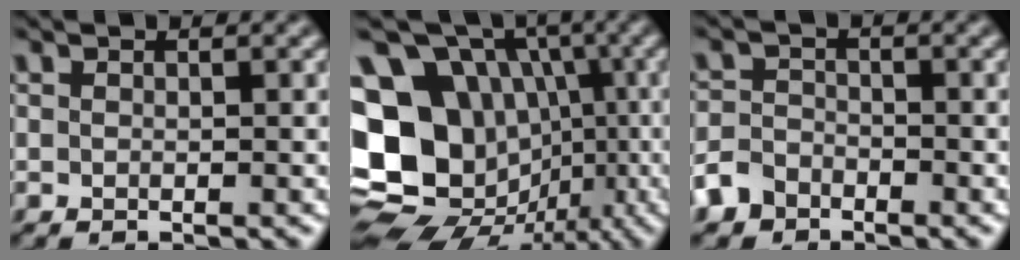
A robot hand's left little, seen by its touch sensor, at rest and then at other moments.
{"total": 19.9, "force": [-1.1, 17.3, 9.8], "torque": [-0.194, 0.016, -0.033]}
{"total": 3.8, "force": [-2.9, 2.4, 0.6], "torque": [-0.004, -0.008, -0.059]}